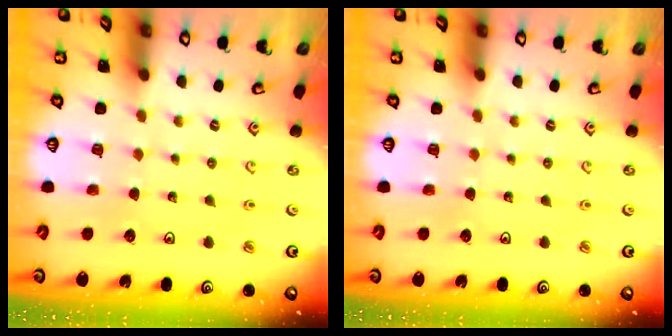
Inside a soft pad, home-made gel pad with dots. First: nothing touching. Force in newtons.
{"total": 0.0}